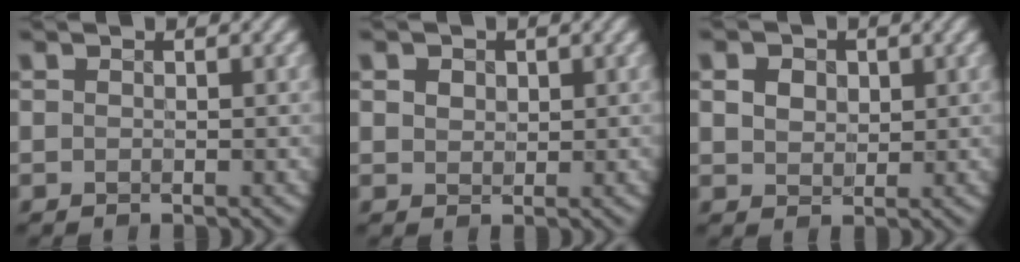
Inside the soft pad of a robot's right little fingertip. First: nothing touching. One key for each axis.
{"total": 1.8, "fx": 0.7, "fy": 1.4, "fz": 0.8, "tx": -0.026, "ty": 0.004, "tz": 0.015}
{"total": 3.0, "fx": 1.0, "fy": 2.3, "fz": 1.7, "tx": -0.043, "ty": 0.011, "tz": 0.011}